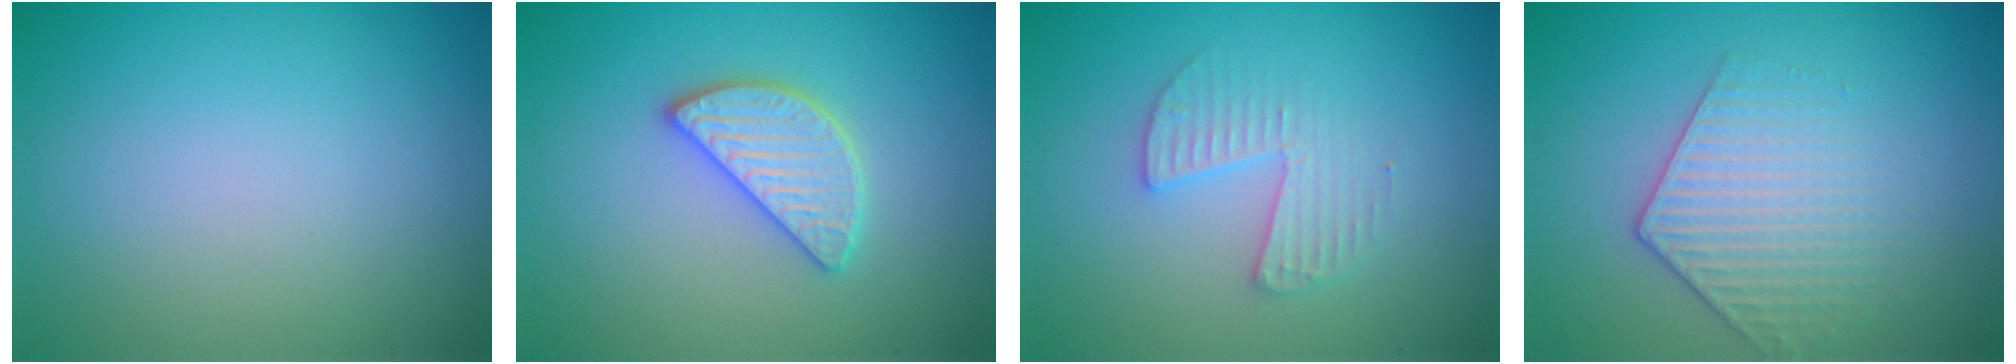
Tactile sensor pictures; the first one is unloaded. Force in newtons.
{"total": 3.0, "press": 3.0, "slide": 0.2}
{"total": 2.3, "press": 2.3, "slide": 0.3}
{"total": 3.2, "press": 2.8, "slide": 1.5}